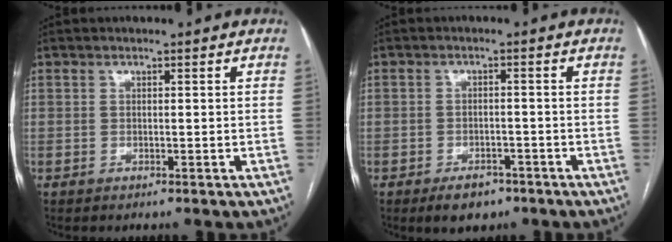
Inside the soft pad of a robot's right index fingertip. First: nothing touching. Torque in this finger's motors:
{"motor_torque": [-0.03, -0.03, -0.08, -0.07]}